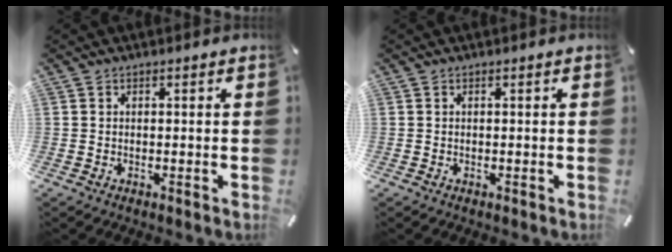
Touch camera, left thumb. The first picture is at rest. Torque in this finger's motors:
{"motor_torque": [0.00, 0.00, 0.02, 0.01, 0.00]}